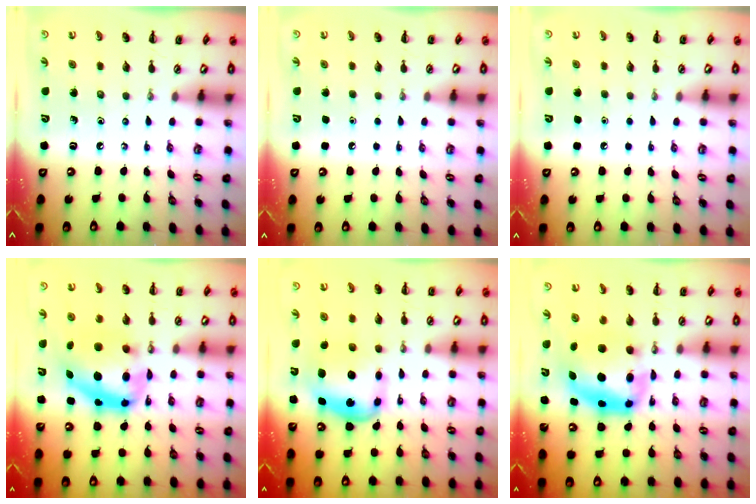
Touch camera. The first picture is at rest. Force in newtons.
{"total": 1.8, "press": 1.8, "slide": 0.1}
{"total": 1.6, "press": 1.6, "slide": 0.1}
{"total": 12.8, "press": 12.4, "slide": 3.1}
{"total": 7.0, "press": 6.8, "slide": 1.5}
{"total": 8.3, "press": 8.1, "slide": 1.9}